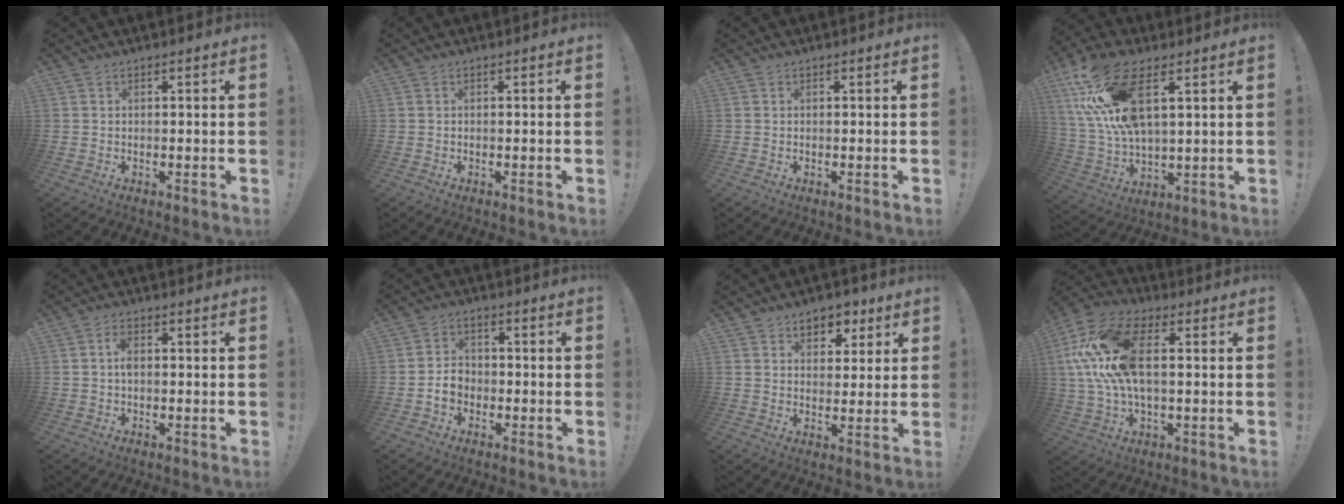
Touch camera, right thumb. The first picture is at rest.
{"total": 0.0}
{"total": 0.0}
{"total": 19.7, "force": [8.8, 9.1, 15.1], "torque": [-0.308, -0.029, 0.157]}
{"total": 2.8, "force": [0.1, 1.5, 2.3], "torque": [-0.040, 0.004, -0.001]}
{"total": 5.0, "force": [-2.1, 3.9, 2.4], "torque": [-0.040, 0.011, -0.039]}
{"total": 6.8, "force": [3.7, 5.2, 2.3], "torque": [-0.026, -0.018, 0.068]}
{"total": 19.7, "force": [3.2, 10.4, 16.4], "torque": [-0.316, 0.005, 0.057]}